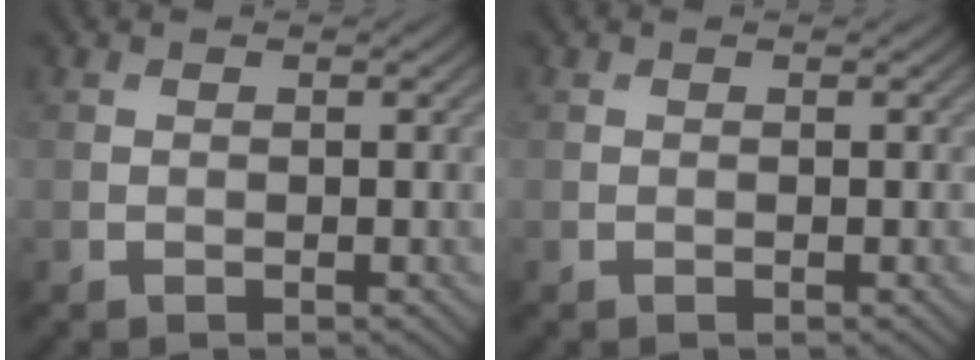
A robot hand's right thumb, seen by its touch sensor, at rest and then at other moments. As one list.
[{"total": 0.0}]